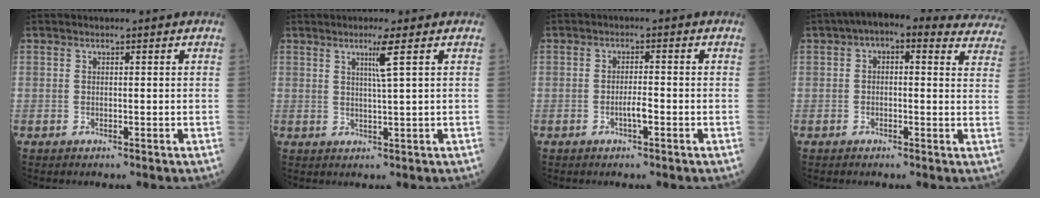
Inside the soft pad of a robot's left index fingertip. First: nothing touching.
{"total": 3.0, "force": [1.3, -1.1, 2.5], "torque": [-0.045, -0.009, 0.026]}
{"total": 2.0, "force": [-1.1, 0.1, 1.6], "torque": [-0.029, -0.002, -0.021]}
{"total": 15.4, "force": [12.4, 6.0, 6.9], "torque": [-0.053, 0.035, 0.119]}